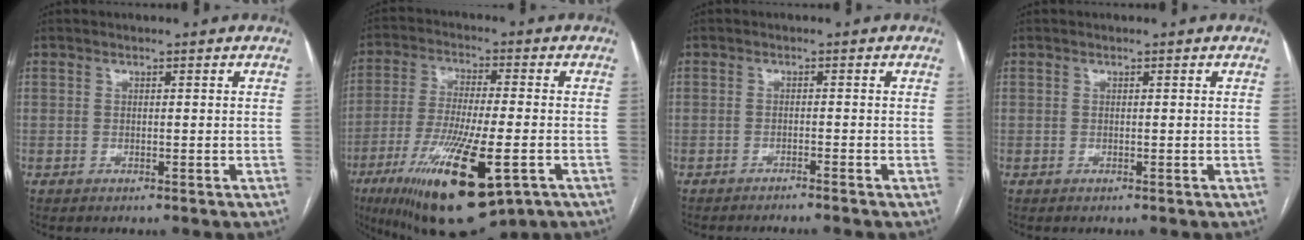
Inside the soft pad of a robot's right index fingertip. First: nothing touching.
{"total": 19.4, "force": [-9.0, 4.1, 16.7], "torque": [-0.297, -0.040, -0.141]}
{"total": 3.2, "force": [-2.9, -0.9, 1.2], "torque": [-0.006, 0.004, -0.041]}
{"total": 0.0}